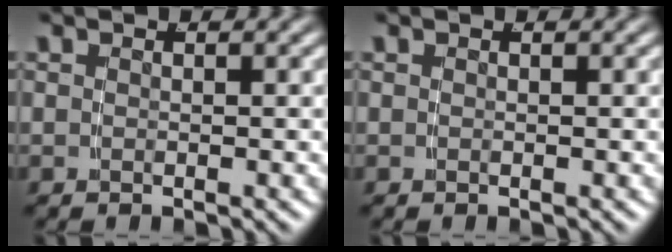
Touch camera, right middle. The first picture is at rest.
{"total": 0.0}